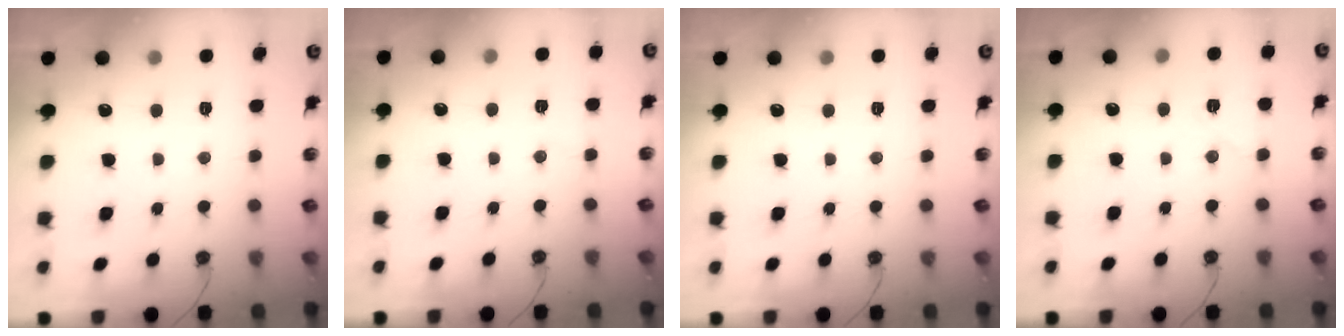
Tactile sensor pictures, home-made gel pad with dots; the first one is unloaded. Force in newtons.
{"total": 2.7, "press": 2.4, "slide": 1.1}
{"total": 0.0}
{"total": 5.9, "press": 5.6, "slide": 1.8}